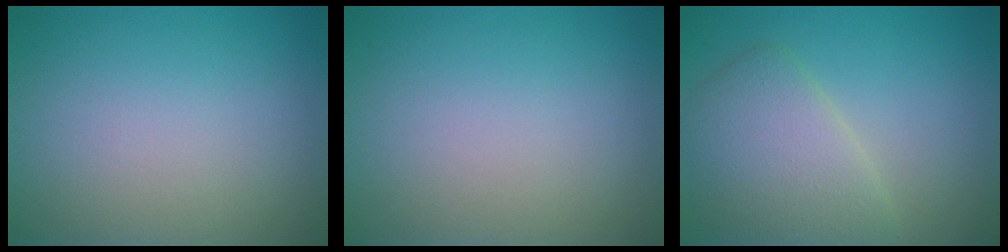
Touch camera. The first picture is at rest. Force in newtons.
{"total": 0.0}
{"total": 4.9, "press": 4.9, "slide": 0.3}